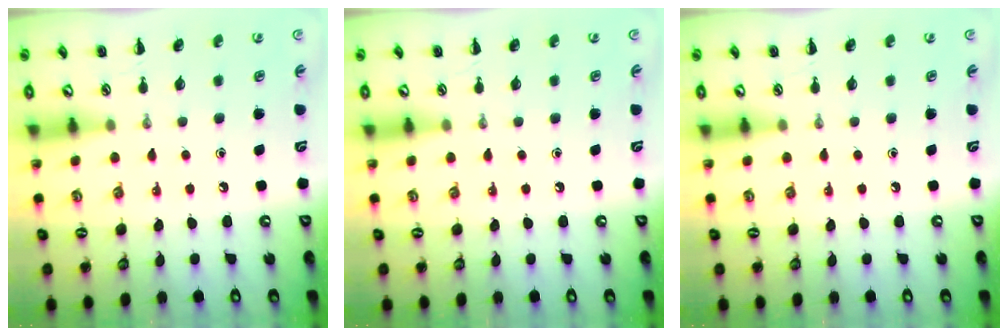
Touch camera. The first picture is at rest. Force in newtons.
{"total": 0.0}
{"total": 0.0}